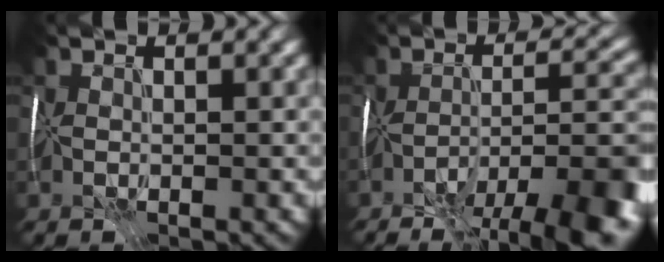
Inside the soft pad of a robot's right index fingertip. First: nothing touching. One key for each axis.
{"total": 9.5, "fx": -6.5, "fy": 1.7, "fz": 6.7, "tx": -0.097, "ty": -0.001, "tz": -0.101}